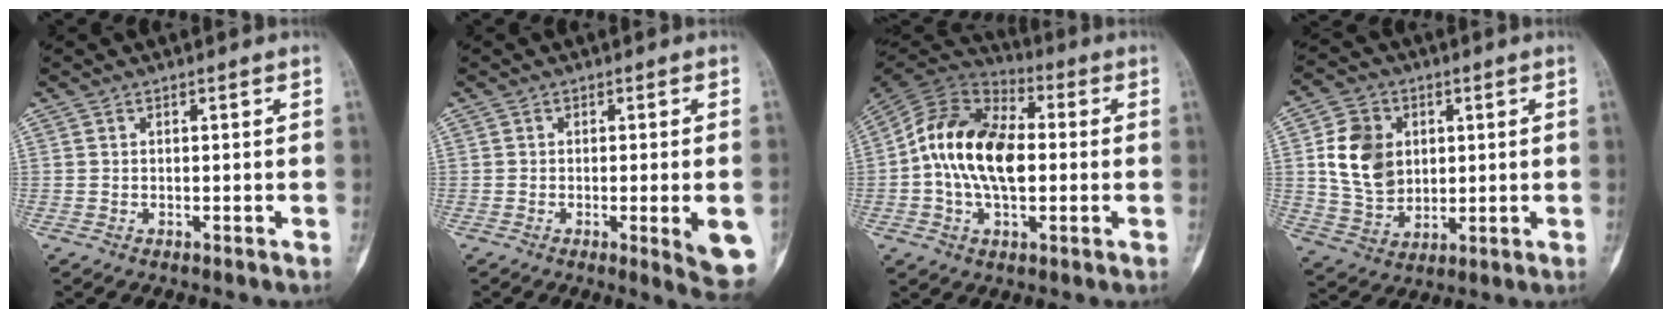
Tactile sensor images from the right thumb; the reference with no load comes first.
{"total": 8.2, "force": [-2.1, 1.6, 7.8], "torque": [-0.087, -0.011, -0.023]}
{"total": 17.3, "force": [-0.1, 10.5, 13.7], "torque": [-0.240, 0.027, -0.010]}
{"total": 11.6, "force": [2.1, 9.0, 6.9], "torque": [-0.097, -0.007, 0.045]}